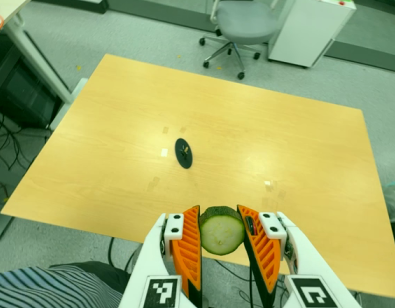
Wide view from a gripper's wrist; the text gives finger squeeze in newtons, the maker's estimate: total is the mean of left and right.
{"total": 11.5, "left": 10.7, "right": 12.2}